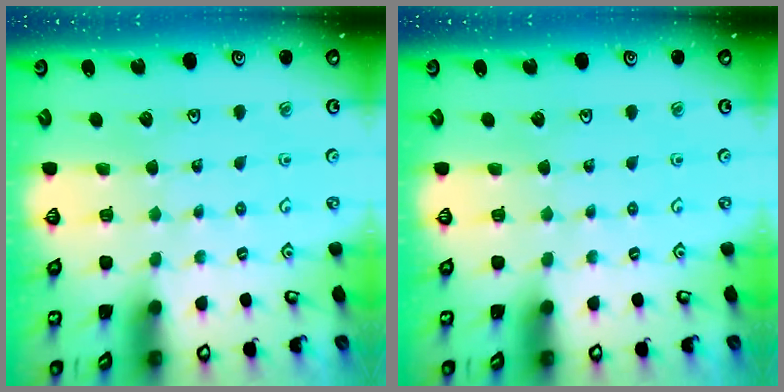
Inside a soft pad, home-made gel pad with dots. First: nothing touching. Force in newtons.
{"total": 0.0}